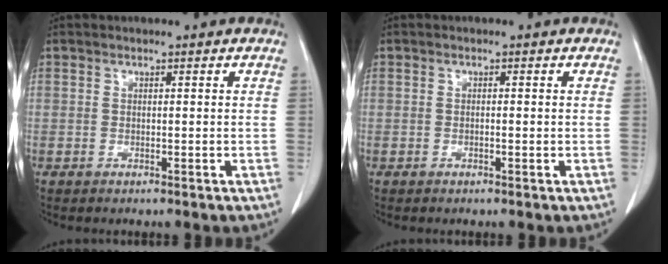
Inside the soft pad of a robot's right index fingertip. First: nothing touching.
{"total": 0.6, "force": [-0.1, 0.1, 0.6], "torque": [-0.009, 0.001, 0.000]}